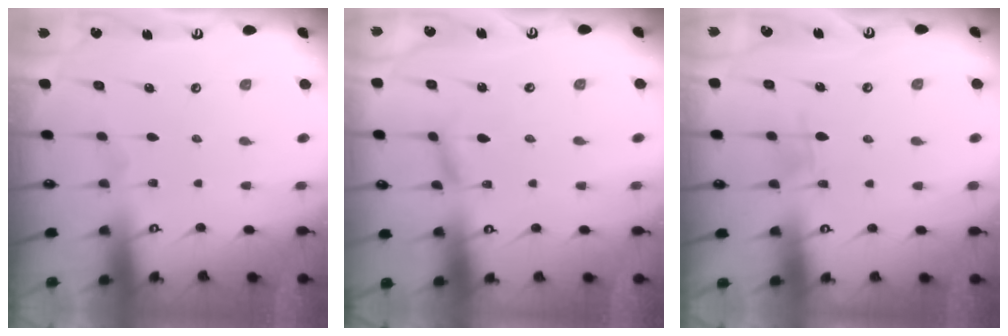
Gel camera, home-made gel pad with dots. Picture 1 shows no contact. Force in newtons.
{"total": 2.3, "press": 2.3, "slide": 0.1}
{"total": 5.2, "press": 5.1, "slide": 0.8}